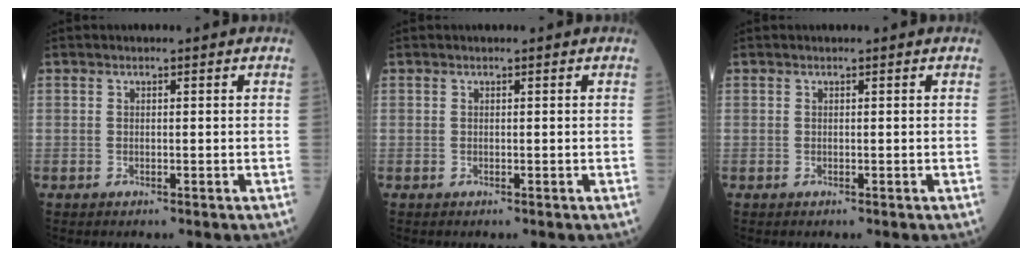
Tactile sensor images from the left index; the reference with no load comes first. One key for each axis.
{"total": 0.0}
{"total": 0.0}